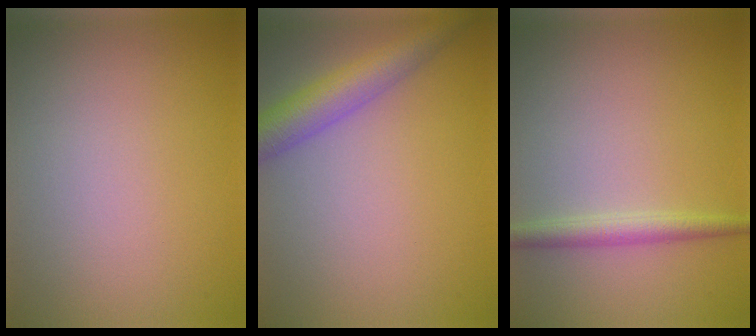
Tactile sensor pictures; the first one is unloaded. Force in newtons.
{"total": 4.7, "press": 4.6, "slide": 0.2}
{"total": 2.1, "press": 2.1, "slide": 0.0}